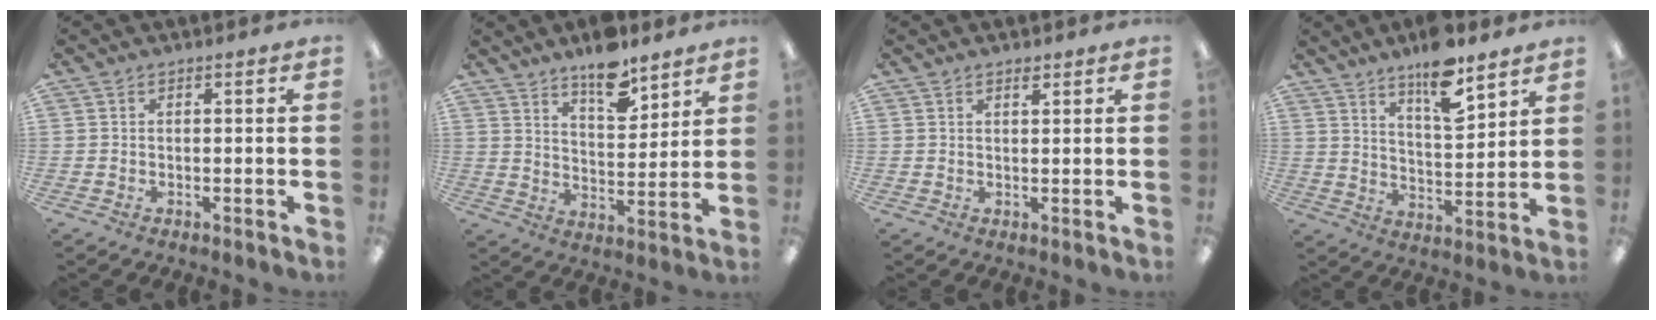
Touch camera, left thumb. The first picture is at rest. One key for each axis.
{"total": 10.5, "fx": 8.4, "fy": 4.1, "fz": 4.7, "tx": -0.062, "ty": -0.055, "tz": 0.148}
{"total": 1.6, "fx": 1.3, "fy": 0.6, "fz": 0.7, "tx": -0.008, "ty": -0.004, "tz": 0.023}
{"total": 12.7, "fx": 9.5, "fy": 3.9, "fz": 7.4, "tx": -0.112, "ty": -0.057, "tz": 0.161}